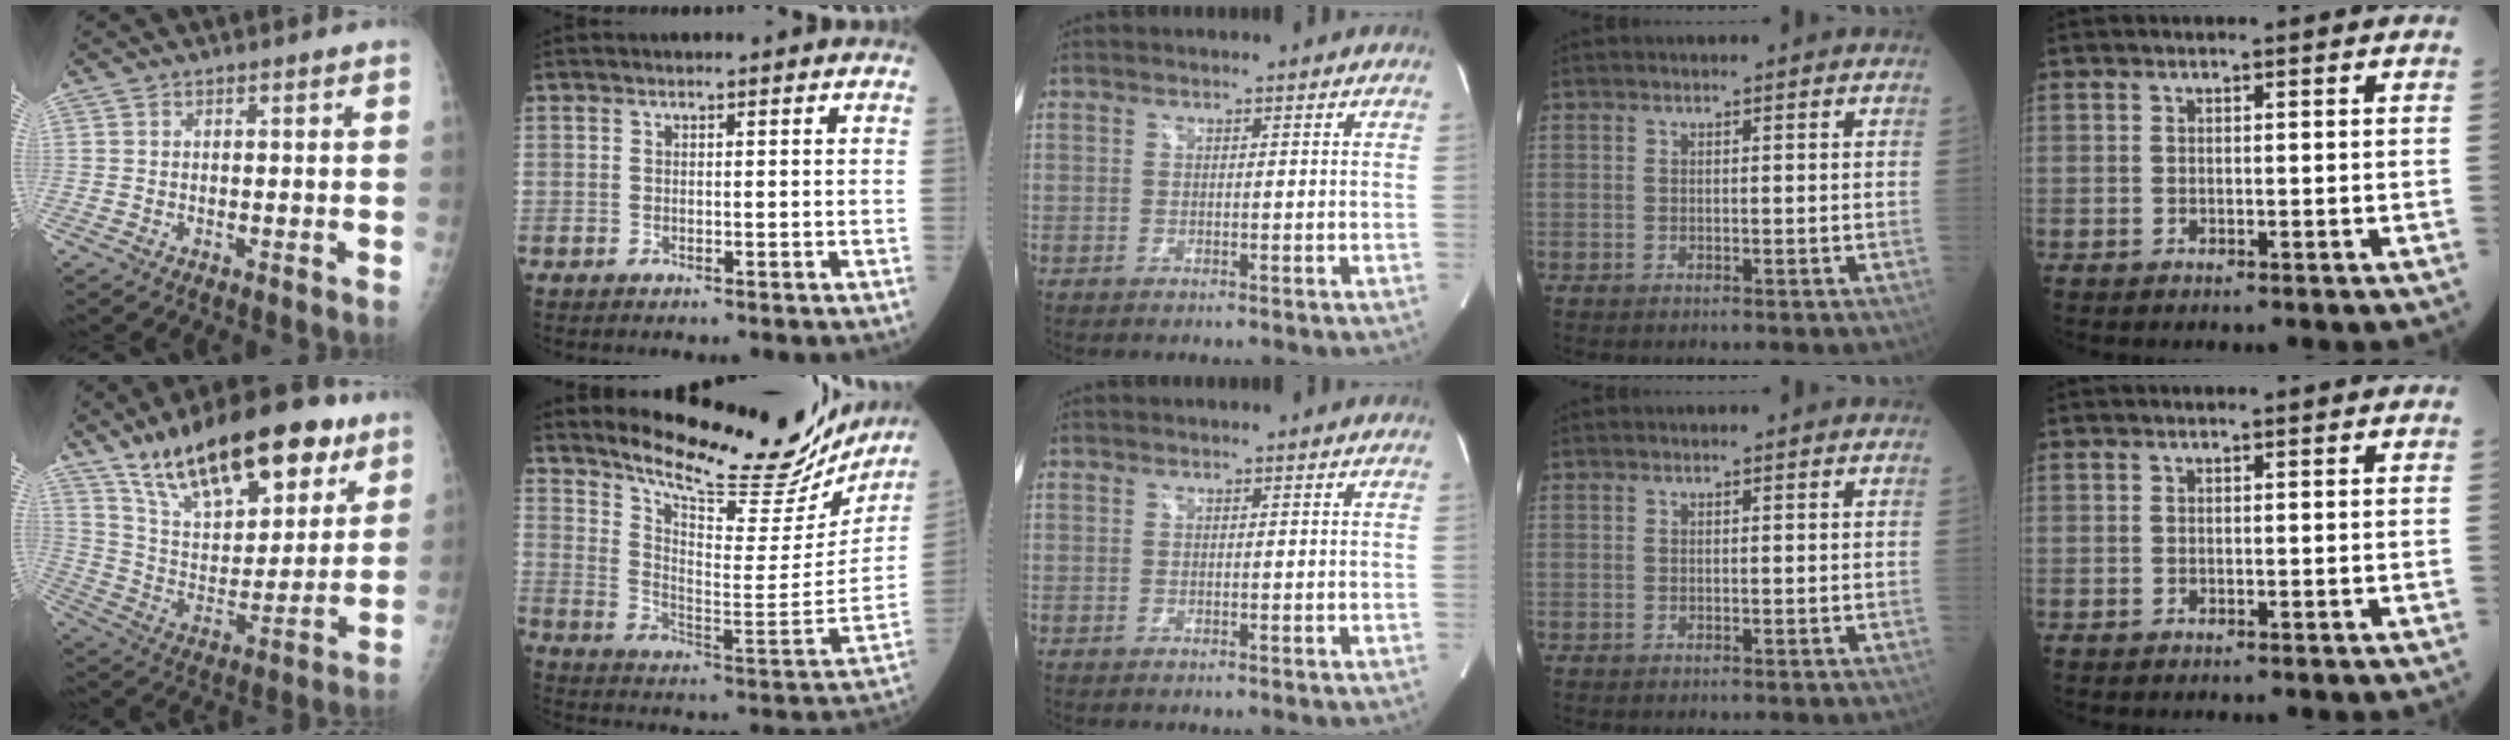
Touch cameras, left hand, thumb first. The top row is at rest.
{"thumb": {"total": 25.3, "force": [15.9, 10.7, 16.5], "torque": [-0.227, -0.040, 0.269]}, "index": {"total": 24.0, "force": [21.7, 4.4, 9.3], "torque": [-0.148, -0.065, 0.294]}}